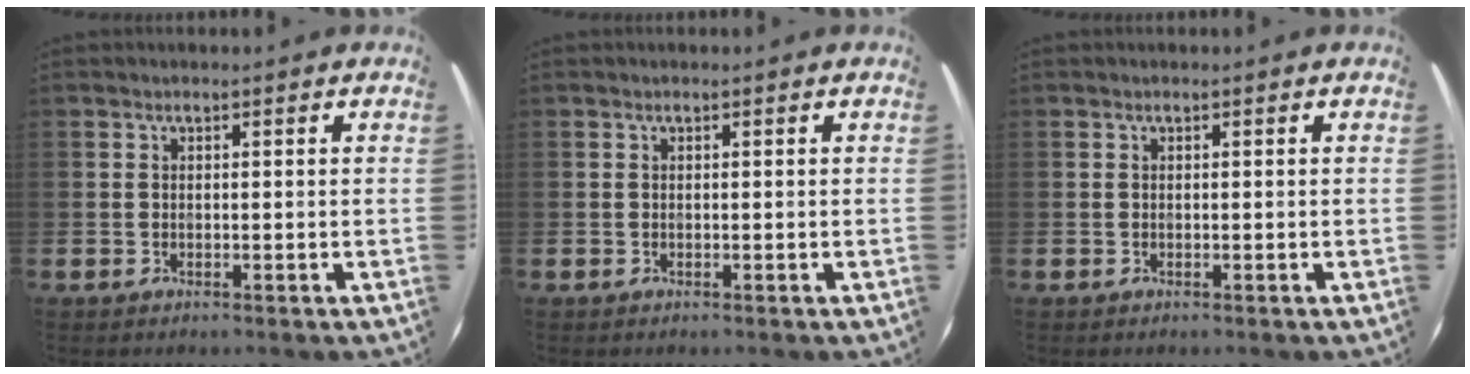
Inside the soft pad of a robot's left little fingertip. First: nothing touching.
{"total": 0.0}
{"total": 0.0}